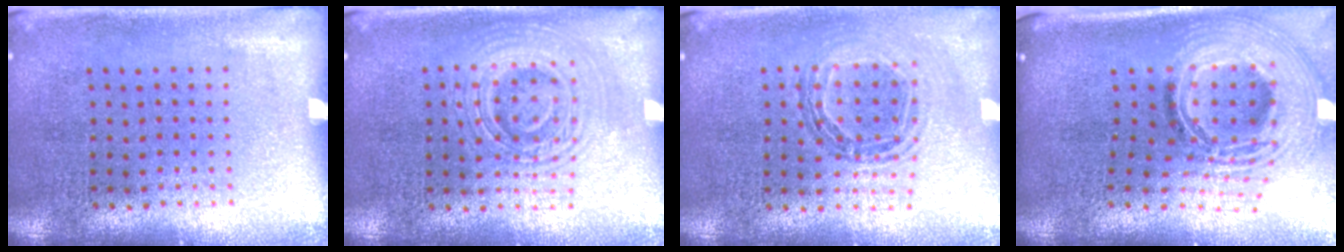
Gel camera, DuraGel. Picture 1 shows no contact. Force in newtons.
{"total": 2.8, "press": 2.7, "slide": 0.5}
{"total": 0.8, "press": 0.8, "slide": 0.1}
{"total": 2.9, "press": 2.0, "slide": 2.1}